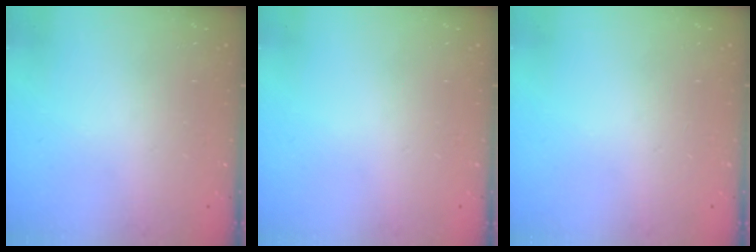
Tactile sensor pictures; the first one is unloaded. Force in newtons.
{"total": 0.0}
{"total": 0.0}